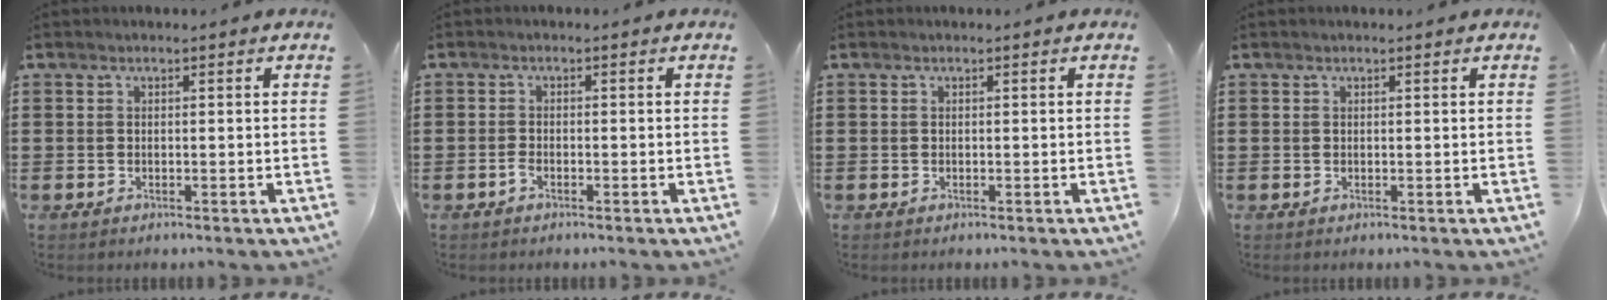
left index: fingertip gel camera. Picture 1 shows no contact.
{"total": 1.2, "force": [-0.9, 0.3, 0.7], "torque": [-0.017, -0.004, -0.017]}
{"total": 0.0}
{"total": 0.0}